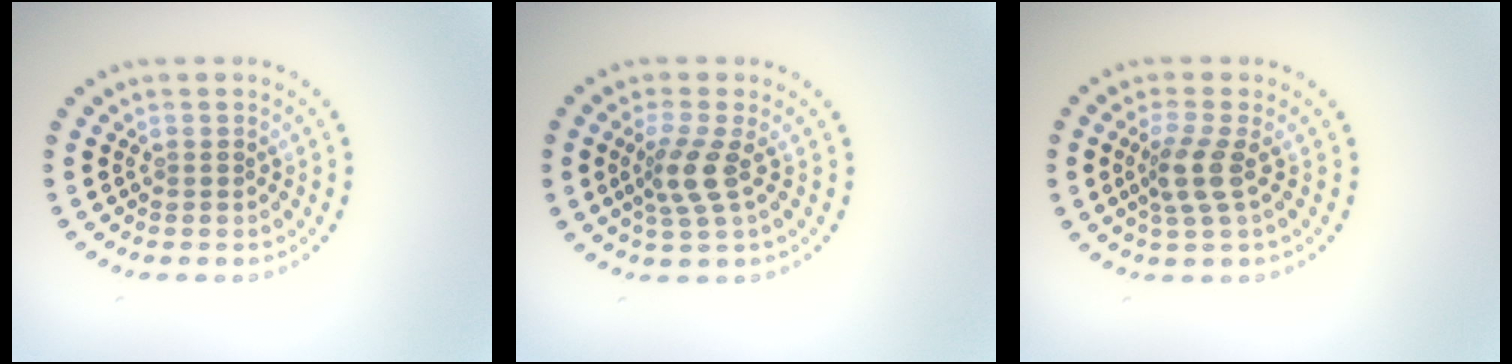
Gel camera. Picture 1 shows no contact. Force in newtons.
{"total": 2.9, "press": 2.2, "slide": 2.0}
{"total": 2.8, "press": 2.2, "slide": 1.8}